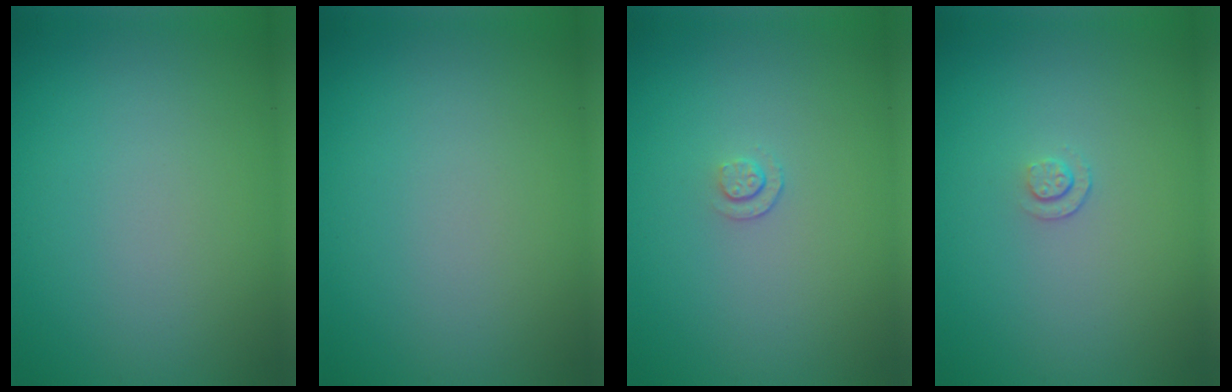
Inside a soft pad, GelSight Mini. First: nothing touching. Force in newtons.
{"total": 0.0}
{"total": 0.8, "press": 0.5, "slide": 0.7}
{"total": 0.8, "press": 0.5, "slide": 0.7}